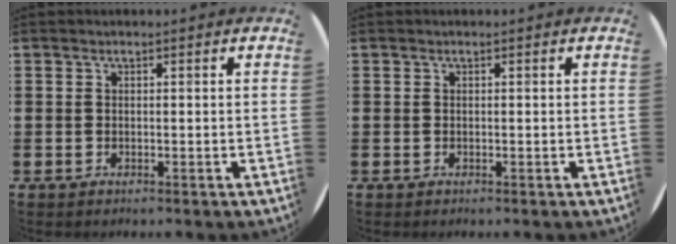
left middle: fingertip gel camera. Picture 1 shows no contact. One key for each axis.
{"total": 0.0}